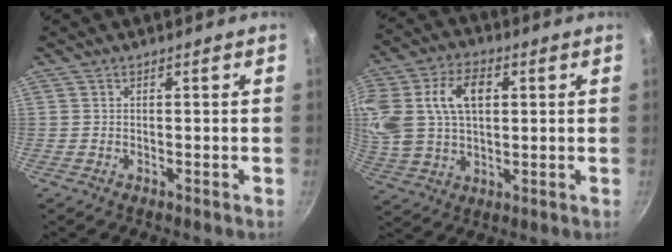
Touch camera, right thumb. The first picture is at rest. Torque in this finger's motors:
{"motor_torque": [1.28, 3.03, 1.59, 0.34, 0.22]}